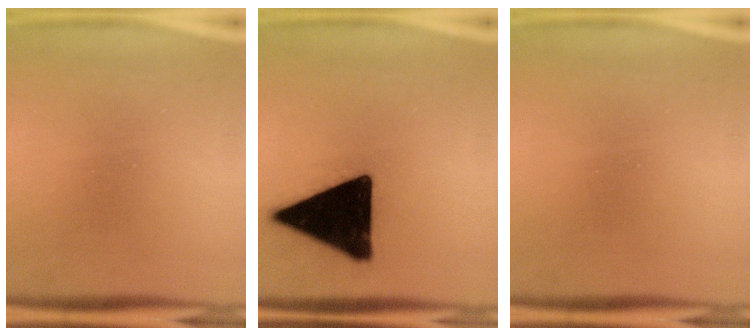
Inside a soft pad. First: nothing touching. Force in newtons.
{"total": 19.6}
{"total": 0.0}